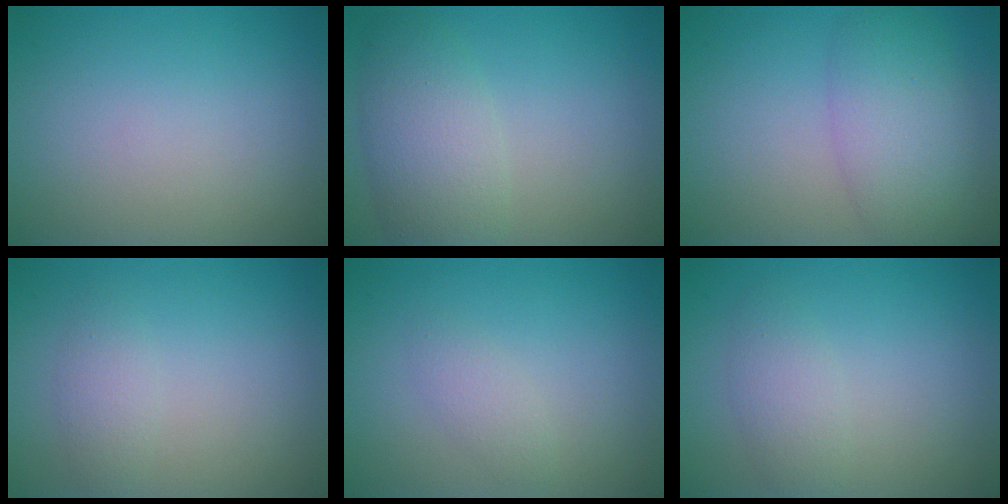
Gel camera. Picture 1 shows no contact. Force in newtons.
{"total": 4.8, "press": 4.8, "slide": 0.2}
{"total": 5.4, "press": 5.4, "slide": 0.2}
{"total": 1.6, "press": 1.6, "slide": 0.0}
{"total": 1.3, "press": 1.3, "slide": 0.0}
{"total": 2.1, "press": 2.1, "slide": 0.1}